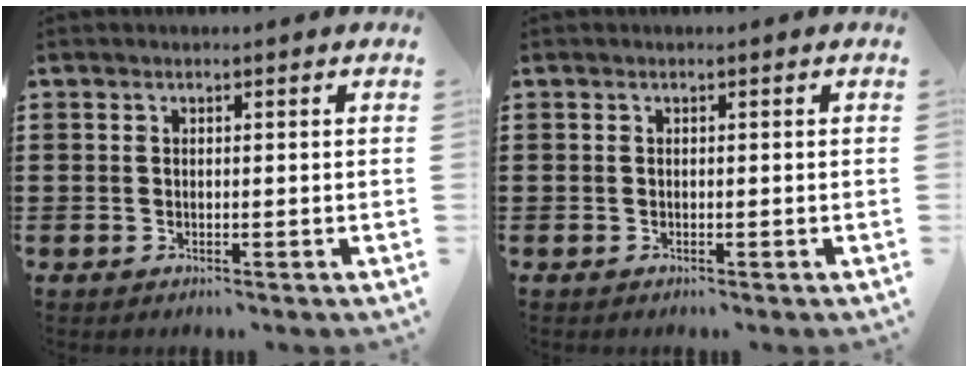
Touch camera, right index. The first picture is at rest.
{"total": 0.0}